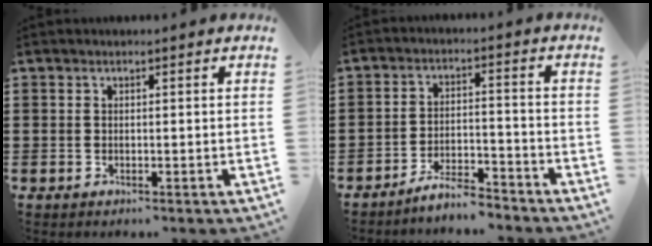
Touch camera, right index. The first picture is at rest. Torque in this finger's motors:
{"motor_torque": [-0.57, 0.19, -1.05, -0.20]}